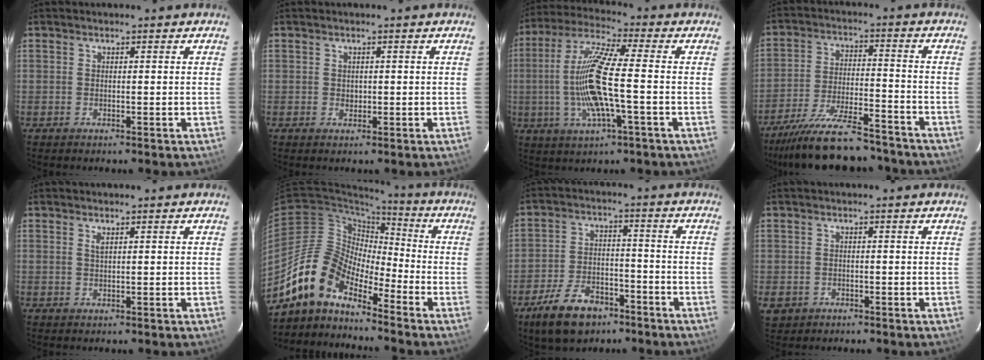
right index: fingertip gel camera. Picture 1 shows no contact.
{"total": 1.0, "force": [0.1, 1.0, 0.3], "torque": [-0.001, 0.002, 0.003]}
{"total": 14.2, "force": [-2.1, 1.7, 13.9], "torque": [-0.279, -0.001, -0.042]}
{"total": 19.7, "force": [-17.3, 4.3, 8.2], "torque": [-0.164, -0.018, -0.259]}
{"total": 0.9, "force": [0.5, 0.1, 0.7], "torque": [-0.015, 0.001, 0.010]}
{"total": 12.9, "force": [-10.3, 5.4, 5.6], "torque": [-0.102, 0.019, -0.210]}
{"total": 11.9, "force": [-7.8, 6.5, 6.2], "torque": [-0.145, 0.006, -0.128]}
{"total": 4.0, "force": [-1.2, 3.6, 1.3], "torque": [-0.035, -0.002, -0.012]}